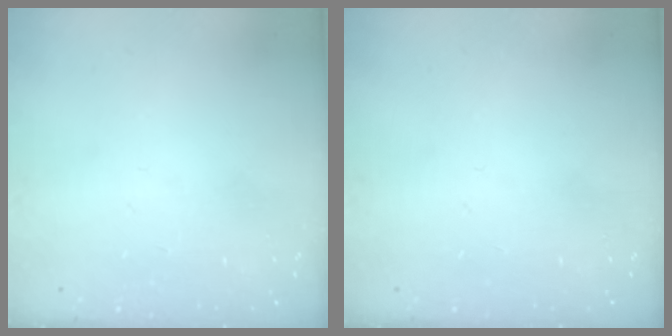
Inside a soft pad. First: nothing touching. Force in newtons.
{"total": 0.0}